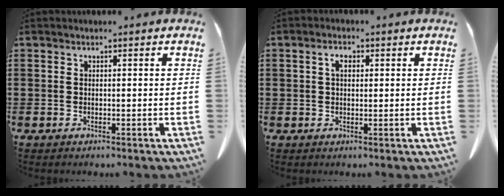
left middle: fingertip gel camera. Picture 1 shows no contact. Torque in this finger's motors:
{"motor_torque": [0.26, 0.26, 0.06, 0.07]}